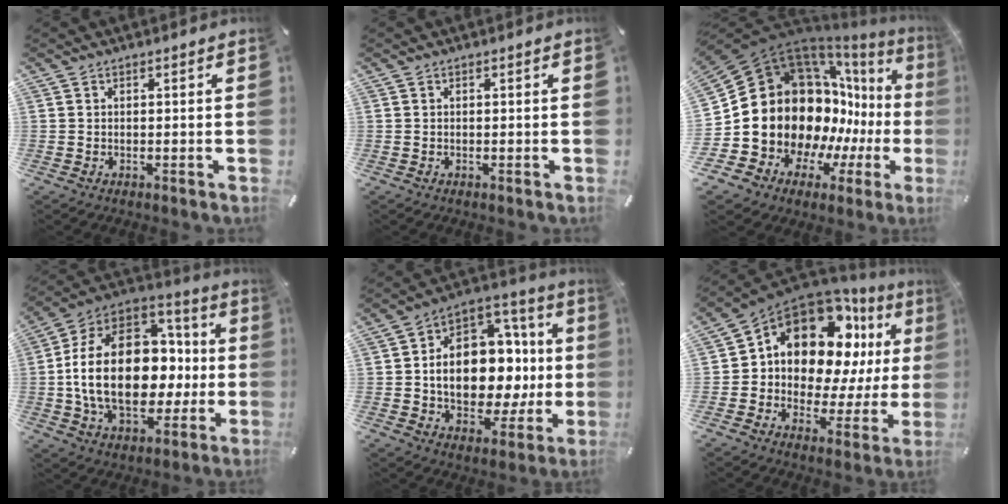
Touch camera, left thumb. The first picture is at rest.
{"total": 0.0}
{"total": 21.9, "force": [0.8, 18.1, 12.3], "torque": [-0.210, -0.083, 0.075]}
{"total": 26.2, "force": [-1.7, 18.0, 18.9], "torque": [-0.369, 0.005, -0.020]}
{"total": 18.0, "force": [-1.3, 13.1, 12.2], "torque": [-0.192, -0.011, -0.015]}
{"total": 15.5, "force": [7.1, 10.4, 9.0], "torque": [-0.146, -0.075, 0.120]}